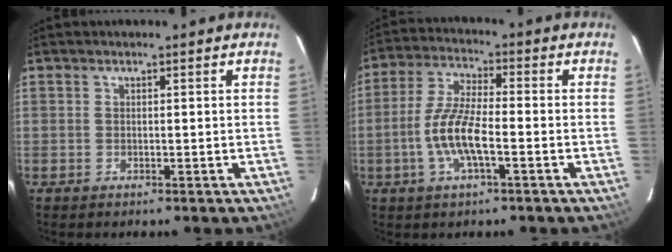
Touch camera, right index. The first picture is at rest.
{"total": 9.5, "force": [-2.9, 2.3, 8.7], "torque": [-0.182, 0.003, -0.059]}